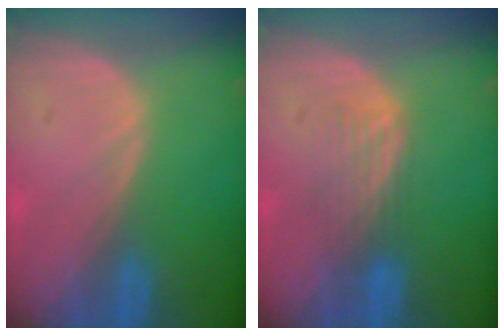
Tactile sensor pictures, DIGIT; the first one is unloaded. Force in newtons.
{"total": 4.3, "press": 3.6, "slide": 2.4}